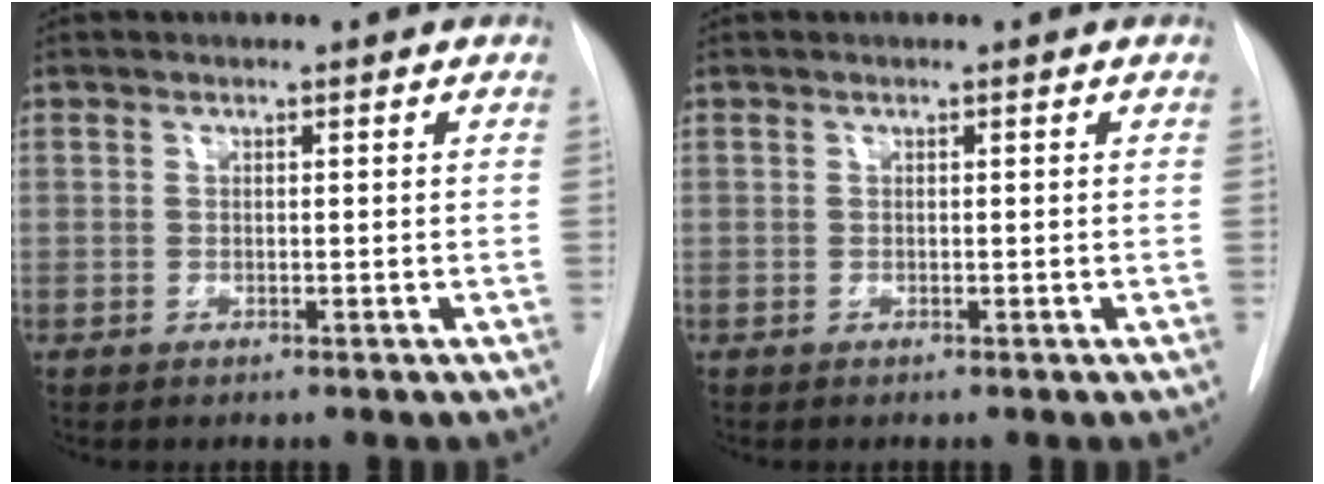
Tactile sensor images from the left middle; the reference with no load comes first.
{"total": 0.0}